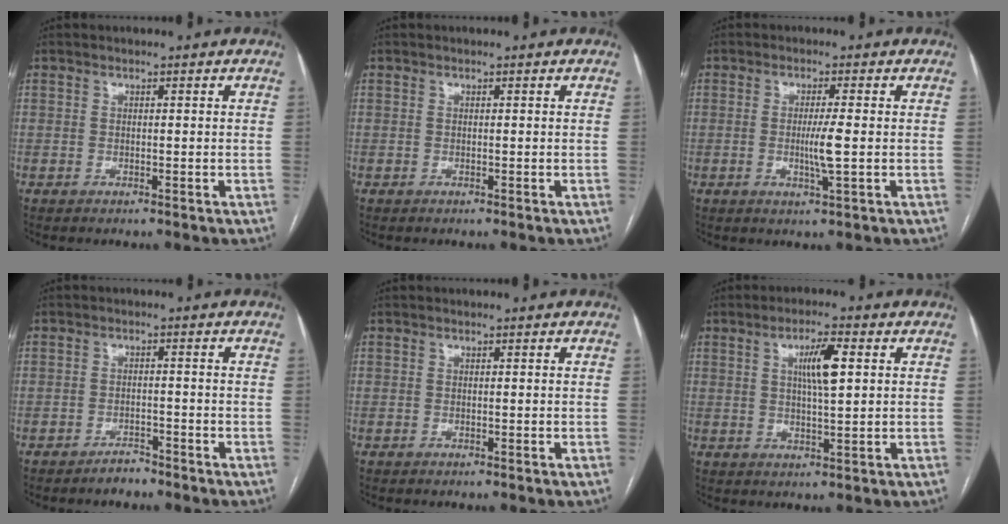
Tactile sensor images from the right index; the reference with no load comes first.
{"total": 0.0}
{"total": 4.1, "force": [-0.5, -0.2, 4.0], "torque": [-0.078, -0.008, -0.009]}
{"total": 2.3, "force": [-2.1, 0.8, 0.6], "torque": [-0.009, 0.002, -0.033]}
{"total": 0.0}
{"total": 6.0, "force": [1.7, 0.8, 5.7], "torque": [-0.101, 0.005, 0.029]}